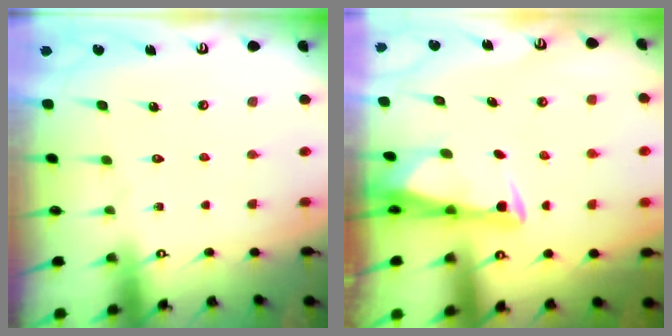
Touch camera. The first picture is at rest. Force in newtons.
{"total": 3.1, "press": 3.0, "slide": 0.7}